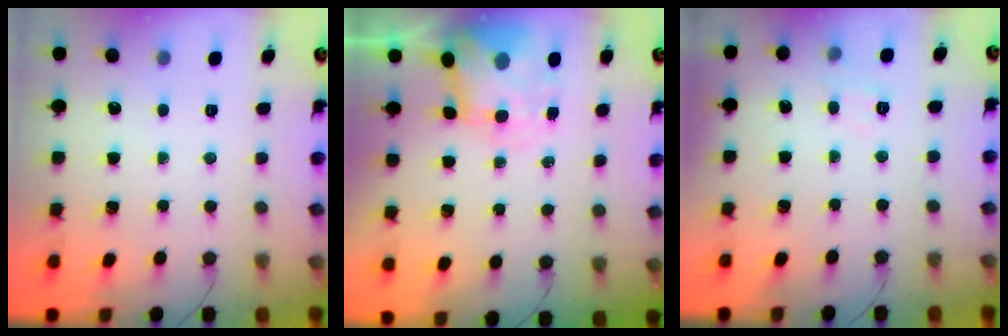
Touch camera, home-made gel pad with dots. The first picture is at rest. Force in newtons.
{"total": 6.6, "press": 6.4, "slide": 1.8}
{"total": 3.5, "press": 3.3, "slide": 1.4}